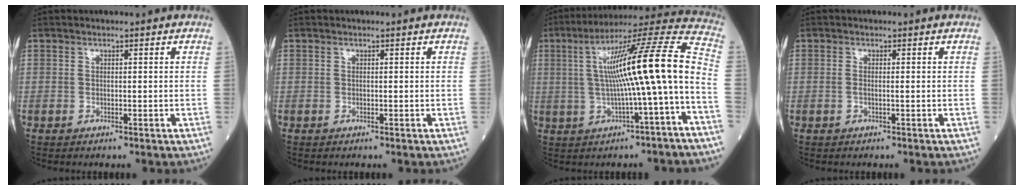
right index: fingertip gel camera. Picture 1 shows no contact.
{"total": 0.0}
{"total": 16.8, "force": [-0.9, -0.1, 16.8], "torque": [-0.260, 0.031, -0.017]}
{"total": 0.8, "force": [-0.1, 0.1, 0.8], "torque": [-0.019, -0.001, -0.002]}